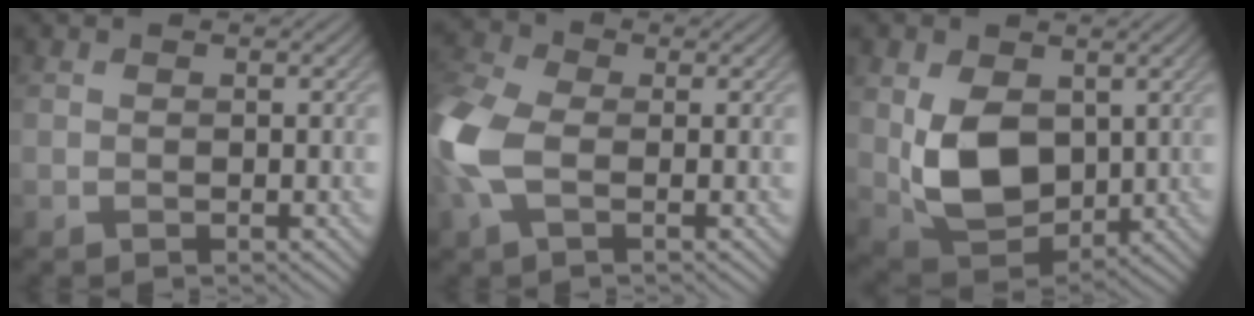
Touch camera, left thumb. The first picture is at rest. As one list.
[{"total": 8.8, "force": [-1.4, 5.0, 7.1], "torque": [-0.209, -0.001, -0.041]}, {"total": 8.9, "force": [0.6, 6.1, 6.4], "torque": [-0.147, -0.014, 0.018]}]